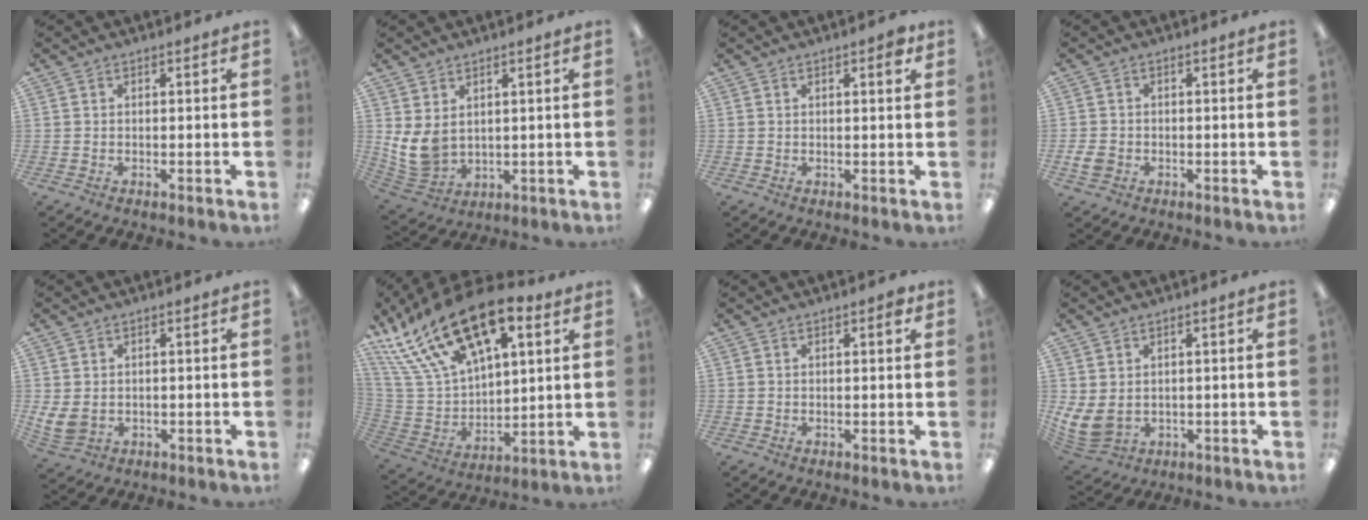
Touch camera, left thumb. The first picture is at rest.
{"total": 7.8, "force": [2.3, 5.5, 5.0], "torque": [-0.127, -0.012, 0.047]}
{"total": 2.3, "force": [1.2, 0.6, 1.9], "torque": [-0.025, -0.003, 0.016]}
{"total": 3.2, "force": [-1.1, 2.4, 1.8], "torque": [-0.043, 0.002, -0.023]}
{"total": 4.6, "force": [0.4, 3.5, 2.9], "torque": [-0.073, -0.005, 0.009]}
{"total": 23.8, "force": [15.0, 11.9, 14.1], "torque": [-0.276, -0.080, 0.267]}
{"total": 1.7, "force": [0.8, 0.5, 1.4], "torque": [-0.022, 0.000, 0.011]}
{"total": 6.1, "force": [1.3, 4.1, 4.3], "torque": [-0.102, -0.012, 0.029]}